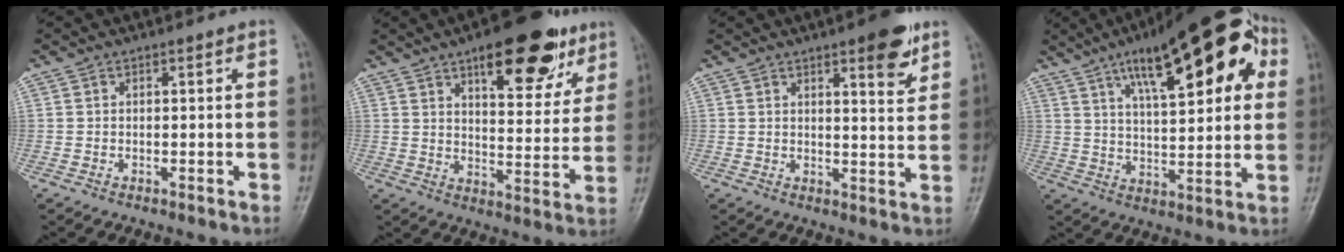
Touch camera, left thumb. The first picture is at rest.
{"total": 18.1, "force": [10.3, 7.5, 12.9], "torque": [-0.129, -0.040, 0.146]}
{"total": 7.6, "force": [4.4, 2.1, 5.8], "torque": [-0.064, -0.024, 0.056]}
{"total": 23.2, "force": [9.9, 8.0, 19.3], "torque": [-0.254, 0.002, 0.146]}